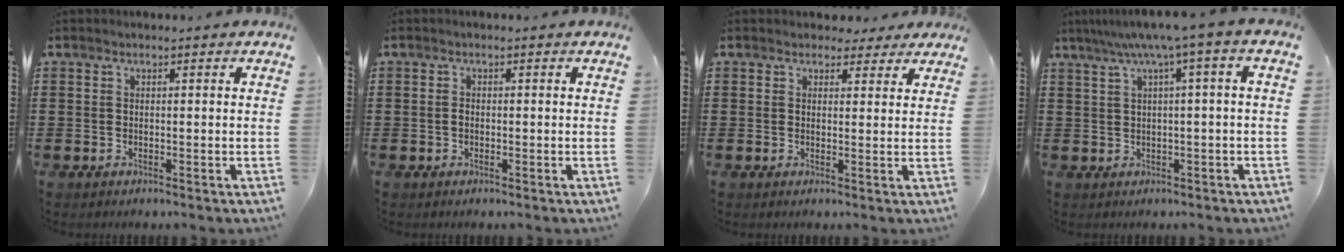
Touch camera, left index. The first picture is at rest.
{"total": 0.9, "force": [-0.3, 0.5, 0.6], "torque": [-0.015, 0.000, -0.006]}
{"total": 2.7, "force": [2.2, 1.4, 0.7], "torque": [-0.013, 0.002, 0.040]}
{"total": 5.0, "force": [1.5, -0.6, 4.7], "torque": [-0.092, -0.007, 0.021]}